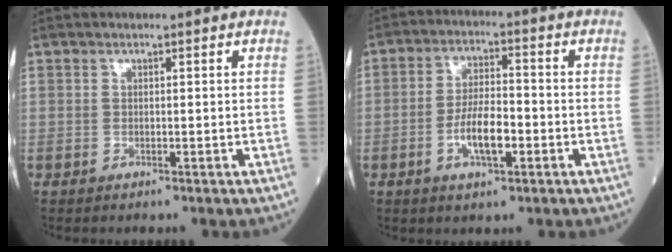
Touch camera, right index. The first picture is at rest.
{"total": 7.0, "force": [-2.3, 2.2, 6.2], "torque": [-0.120, 0.005, -0.042]}